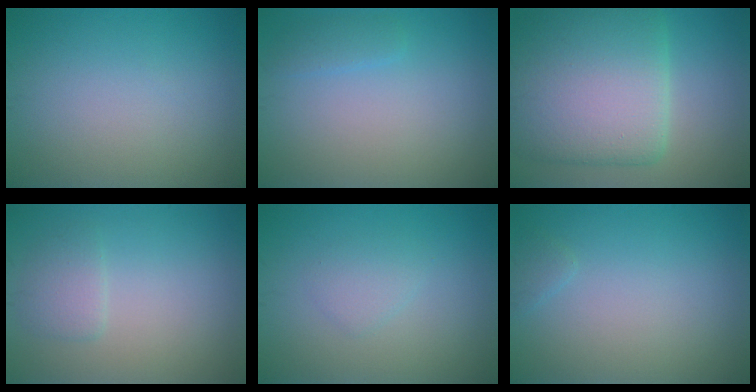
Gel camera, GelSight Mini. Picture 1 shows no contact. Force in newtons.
{"total": 1.2, "press": 1.2, "slide": 0.2}
{"total": 11.3, "press": 11.3, "slide": 0.4}
{"total": 1.7, "press": 1.6, "slide": 0.2}
{"total": 1.4, "press": 1.4, "slide": 0.1}
{"total": 0.6, "press": 0.6, "slide": 0.1}